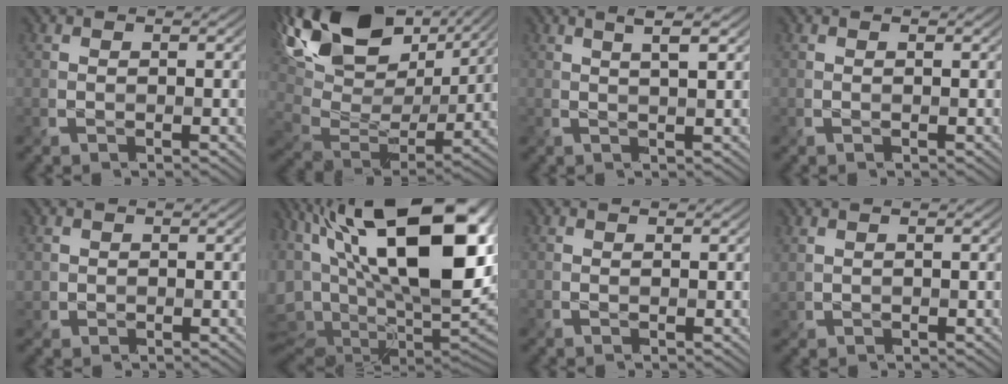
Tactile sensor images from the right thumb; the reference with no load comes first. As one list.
[{"total": 18.1, "force": [9.8, 9.9, 11.6], "torque": [-0.265, 0.031, 0.171]}, {"total": 2.9, "force": [1.3, 0.1, 2.6], "torque": [-0.037, 0.001, 0.026]}, {"total": 0.0}, {"total": 1.1, "force": [0.4, 1.1, 0.1], "torque": [-0.005, 0.000, 0.007]}, {"total": 21.6, "force": [5.1, 8.8, 19.1], "torque": [-0.333, 0.015, 0.095]}, {"total": 0.0}, {"total": 0.8, "force": [0.6, 0.1, 0.5], "torque": [-0.015, 0.005, 0.019]}]